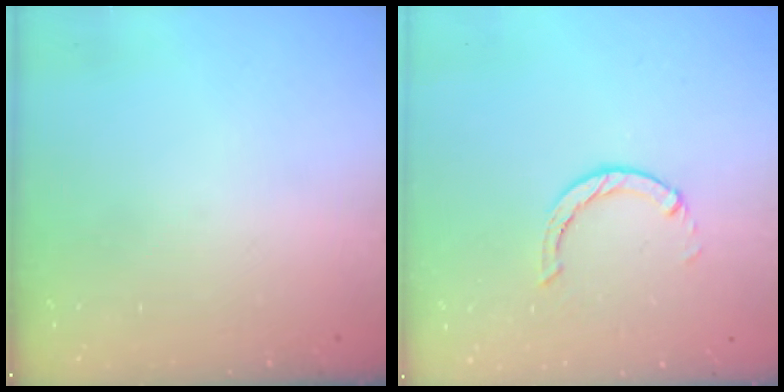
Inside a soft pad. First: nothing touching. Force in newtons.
{"total": 1.0, "press": 0.9, "slide": 0.3}